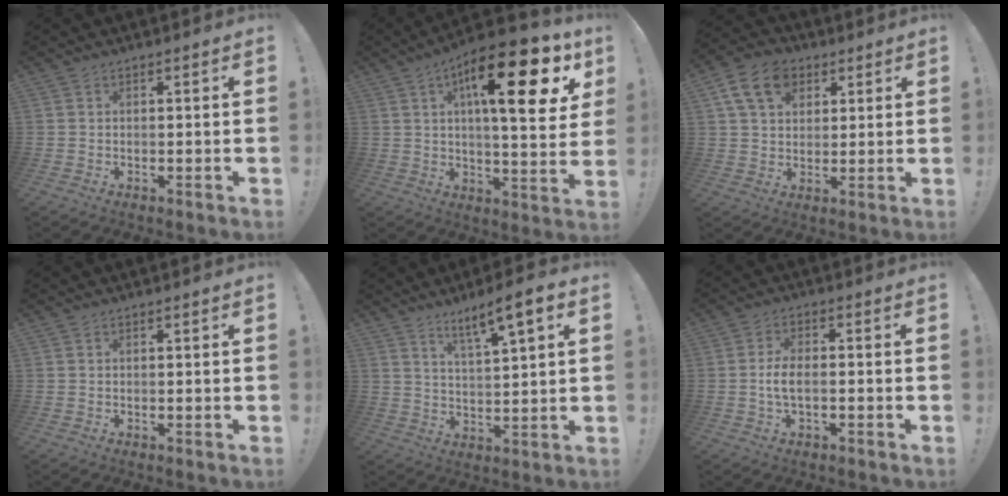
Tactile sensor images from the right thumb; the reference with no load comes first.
{"total": 21.5, "force": [9.0, 5.9, 18.7], "torque": [-0.272, -0.042, 0.131]}
{"total": 12.8, "force": [5.7, 9.2, 6.8], "torque": [-0.110, -0.010, 0.112]}
{"total": 0.0}
{"total": 8.6, "force": [5.7, 0.8, 6.4], "torque": [-0.102, -0.032, 0.092]}
{"total": 5.5, "force": [-1.3, 2.4, 4.8], "torque": [-0.090, 0.001, -0.025]}